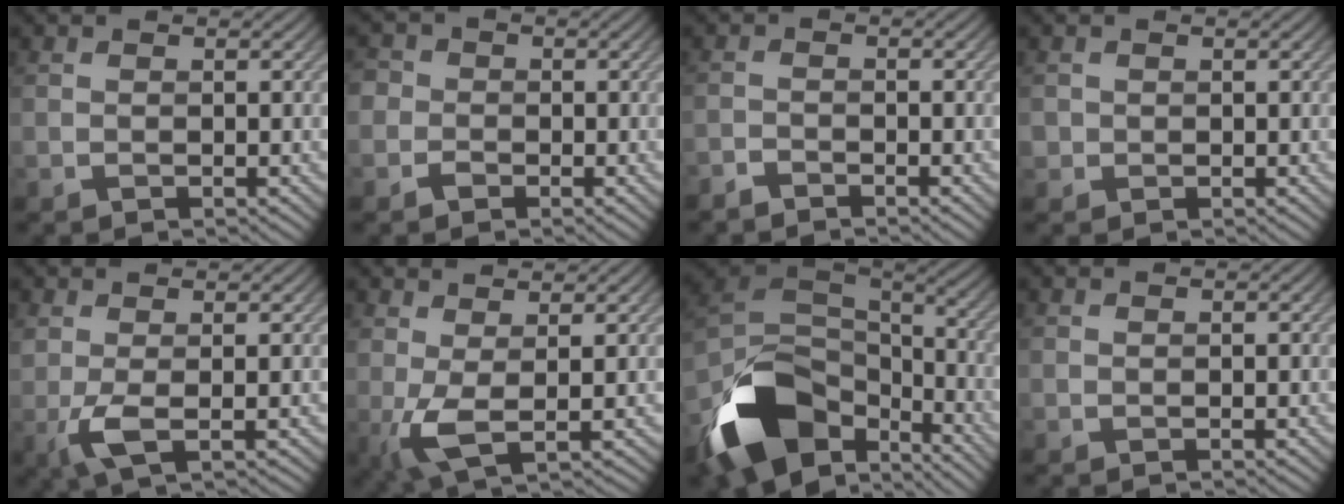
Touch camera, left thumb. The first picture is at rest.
{"total": 2.1, "force": [-0.8, 1.9, 0.4], "torque": [0.003, 0.007, -0.034]}
{"total": 2.0, "force": [-1.9, 0.1, 0.3], "torque": [-0.005, -0.001, -0.043]}
{"total": 0.9, "force": [-0.1, 0.9, 0.0], "torque": [0.007, -0.002, -0.007]}
{"total": 2.8, "force": [-0.1, 0.7, 2.7], "torque": [-0.070, -0.001, -0.005]}
{"total": 3.7, "force": [0.8, 0.8, 3.6], "torque": [-0.085, 0.000, 0.013]}
{"total": 15.7, "force": [-7.7, 9.3, 10.1], "torque": [-0.236, -0.036, -0.128]}
{"total": 0.0}